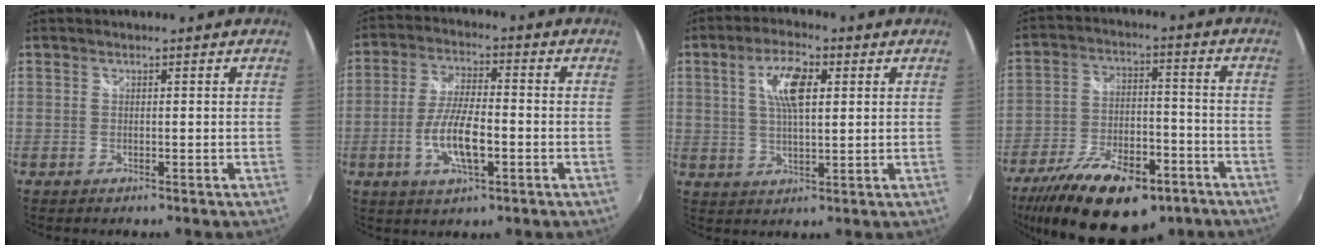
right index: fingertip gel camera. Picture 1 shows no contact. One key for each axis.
{"total": 9.4, "fx": -2.8, "fy": 3.0, "fz": 8.4, "tx": -0.169, "ty": -0.004, "tz": -0.052}
{"total": 7.9, "fx": 2.4, "fy": 2.9, "fz": 6.9, "tx": -0.129, "ty": 0.011, "tz": 0.042}
{"total": 21.8, "fx": -14.1, "fy": 9.9, "fz": 13.3, "tx": -0.261, "ty": -0.022, "tz": -0.214}